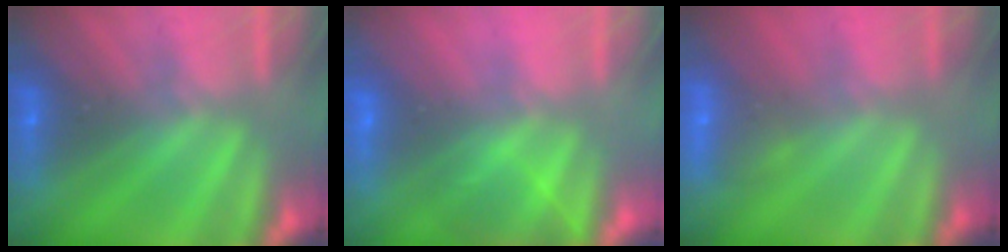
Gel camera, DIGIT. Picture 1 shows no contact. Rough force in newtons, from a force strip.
{"total": 2.8}
{"total": 2.8}